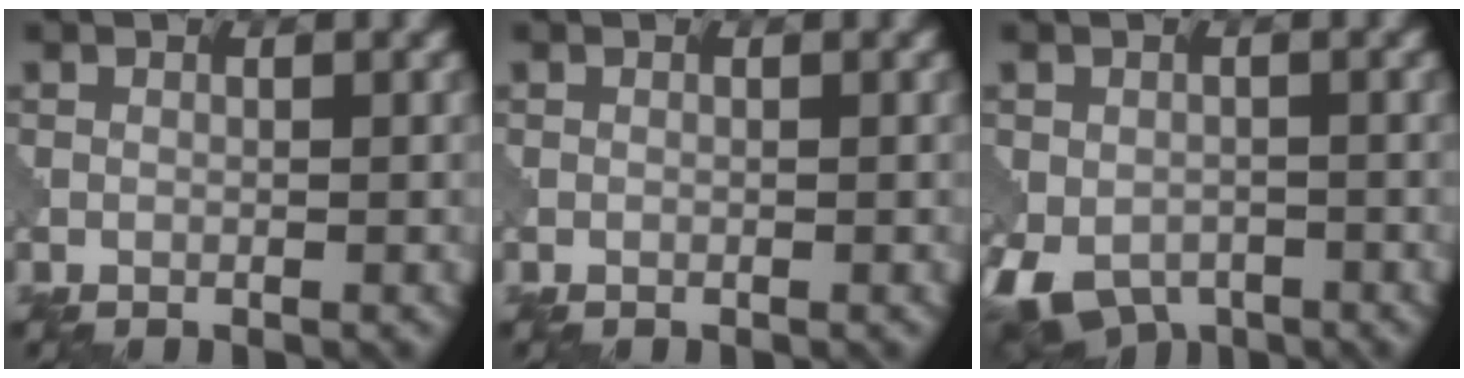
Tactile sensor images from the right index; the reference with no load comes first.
{"total": 0.0}
{"total": 6.5, "force": [-3.2, 4.3, 3.6], "torque": [-0.076, -0.029, -0.049]}